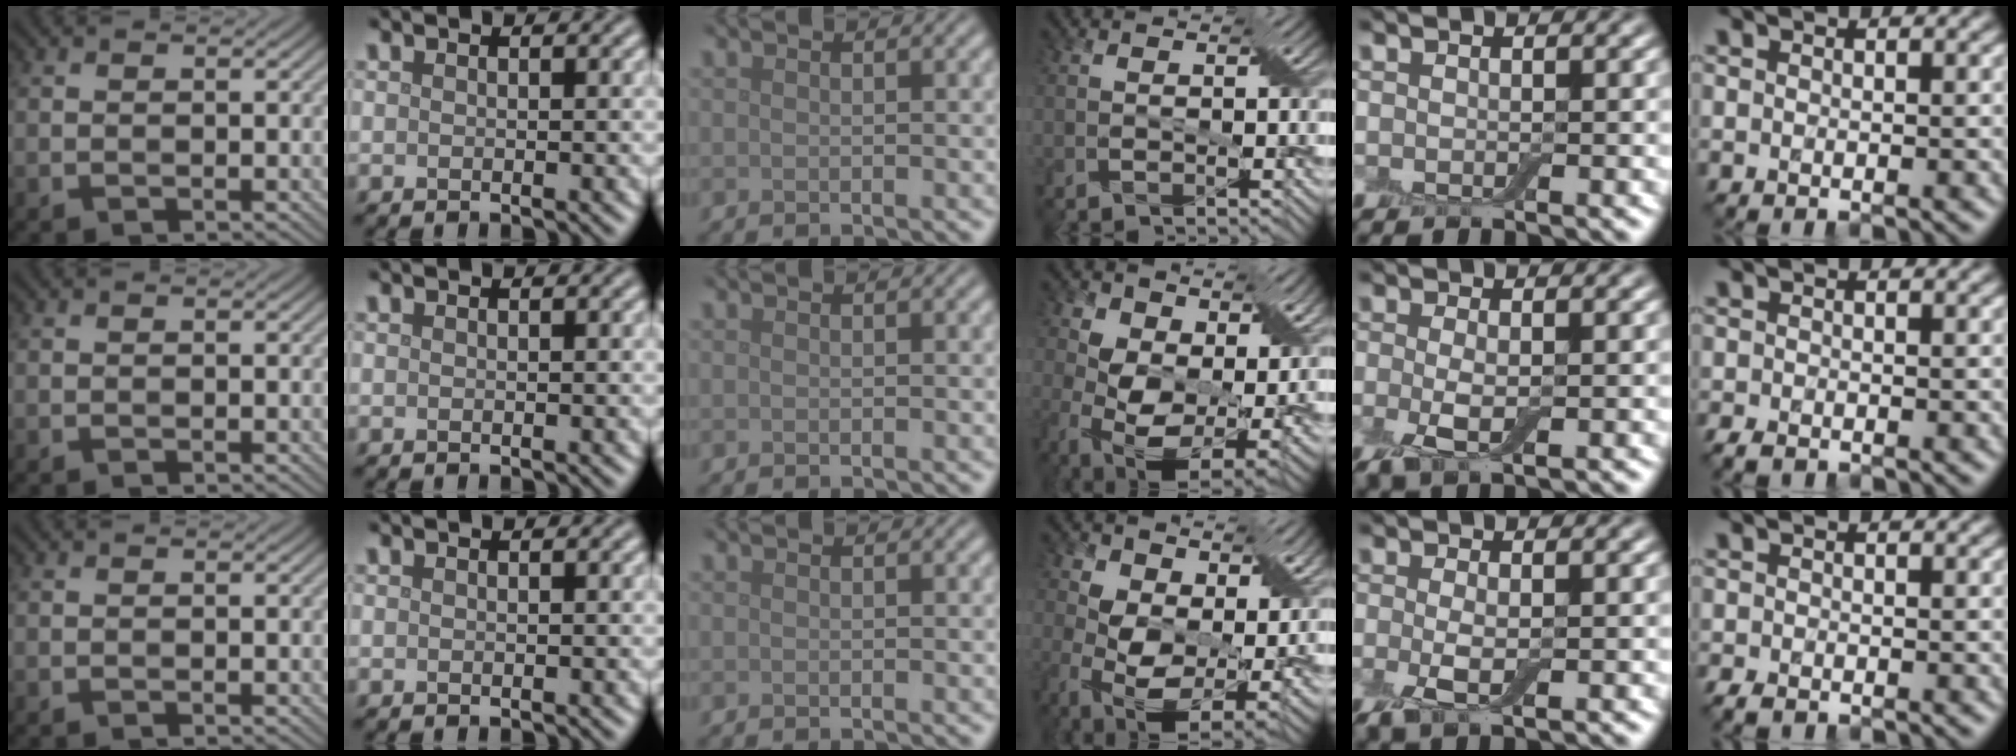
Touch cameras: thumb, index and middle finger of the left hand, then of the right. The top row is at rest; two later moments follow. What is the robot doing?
{"motion": "squeeze", "object": "air blower"}